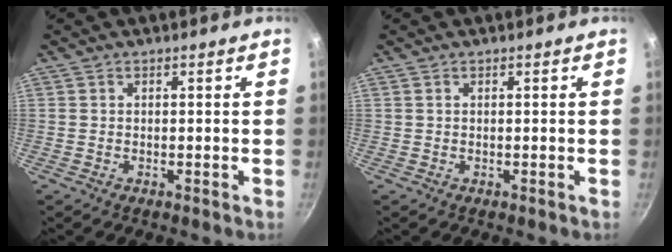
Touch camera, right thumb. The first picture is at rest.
{"total": 0.0}